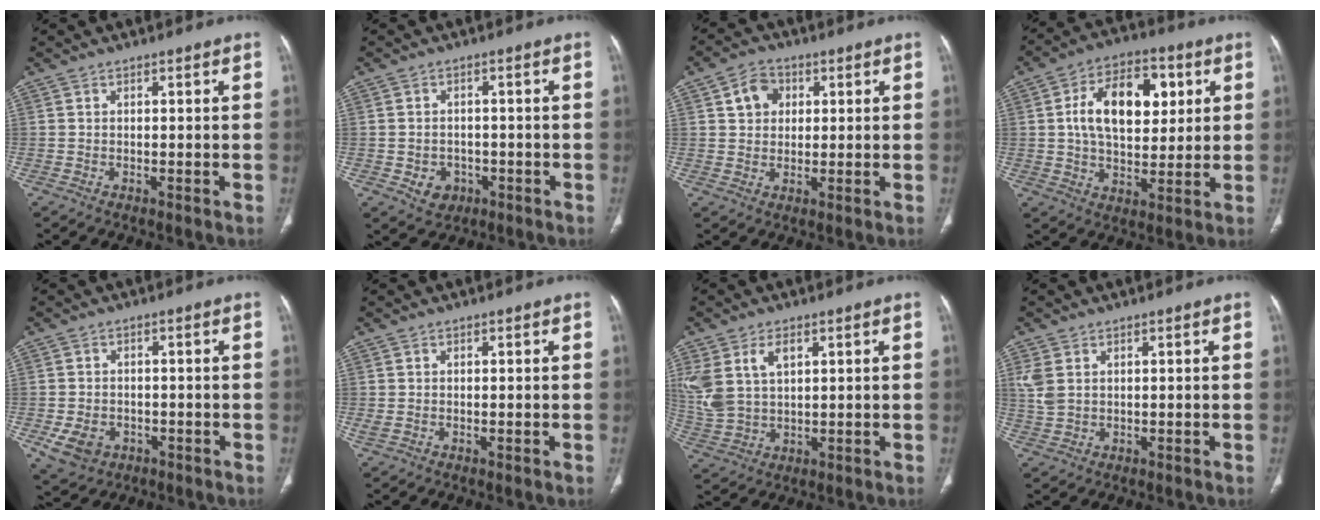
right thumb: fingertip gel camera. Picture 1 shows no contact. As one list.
[{"total": 4.4, "force": [-1.6, 3.7, 1.9], "torque": [-0.014, 0.009, -0.012]}, {"total": 5.9, "force": [2.0, 4.7, 2.9], "torque": [-0.026, 0.001, 0.031]}, {"total": 16.0, "force": [3.8, 9.6, 12.3], "torque": [-0.171, 0.003, 0.061]}, {"total": 6.1, "force": [-2.2, 4.8, 3.2], "torque": [-0.057, 0.007, -0.025]}, {"total": 1.1, "force": [-0.1, 0.6, 0.9], "torque": [-0.027, -0.001, 0.005]}, {"total": 10.4, "force": [3.9, 6.4, 7.3], "torque": [-0.159, -0.003, 0.091]}, {"total": 3.9, "force": [1.3, 2.6, 2.6], "torque": [-0.067, 0.002, 0.036]}]